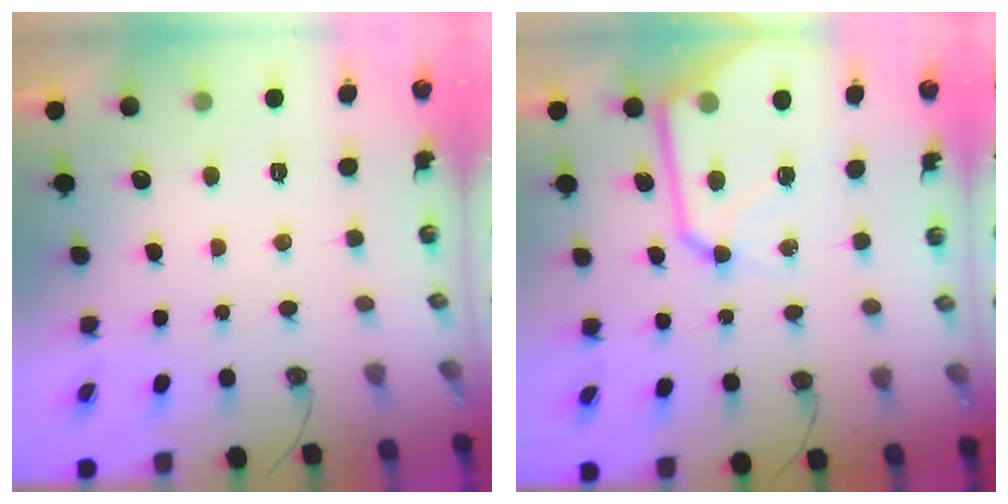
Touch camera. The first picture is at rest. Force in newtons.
{"total": 13.9, "press": 13.9, "slide": 1.4}